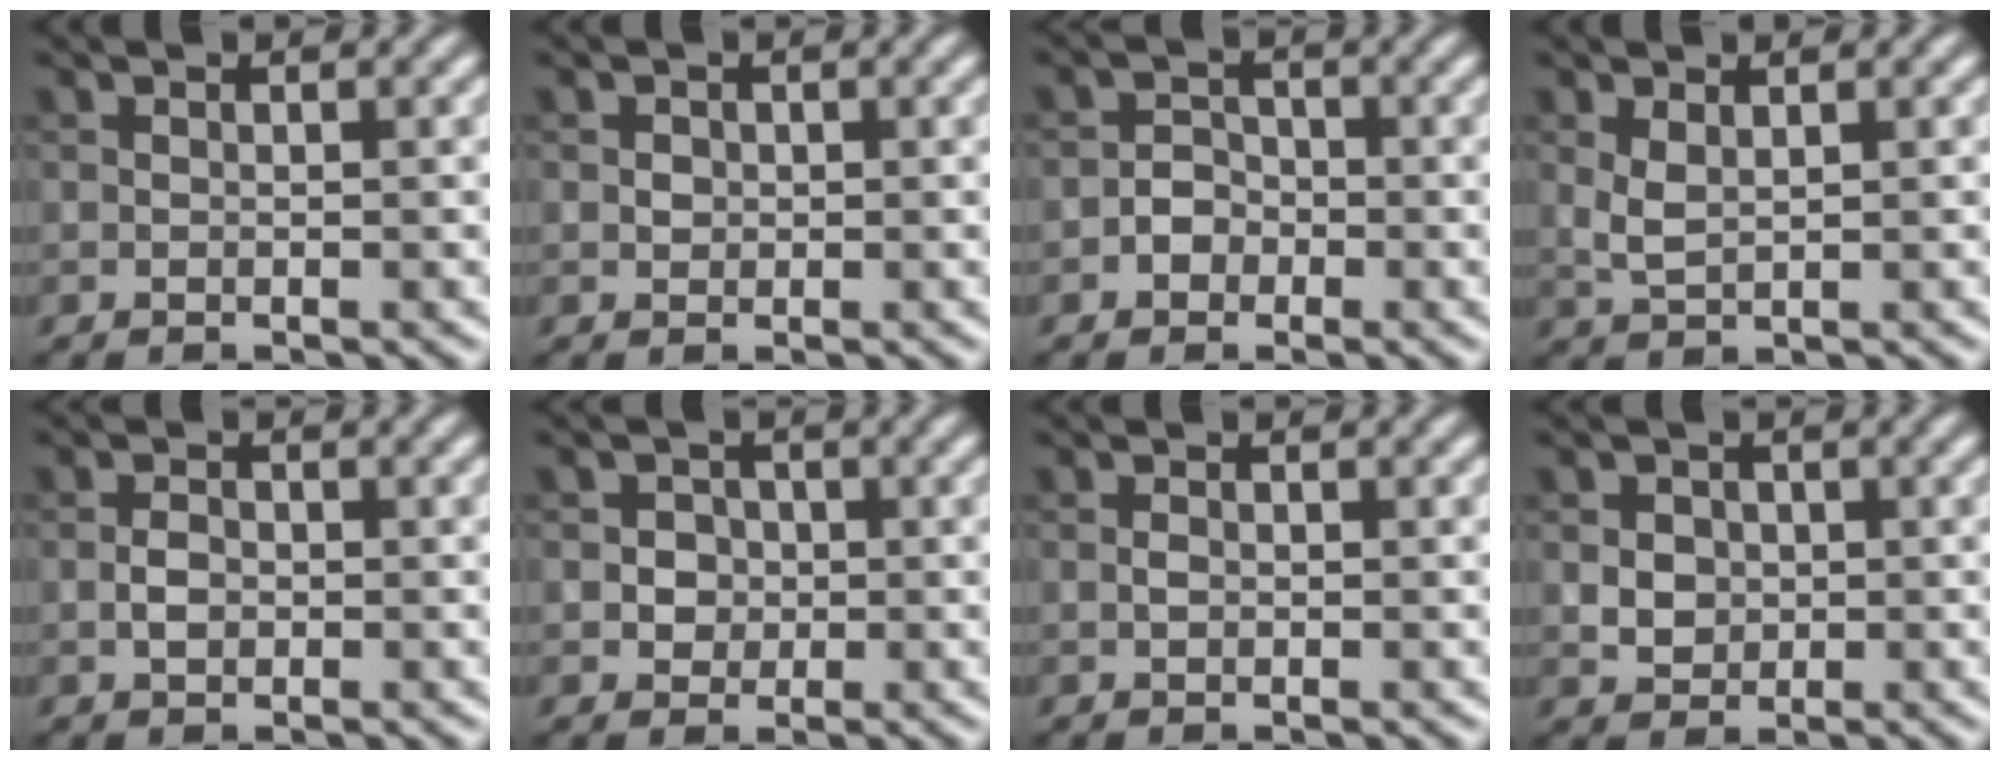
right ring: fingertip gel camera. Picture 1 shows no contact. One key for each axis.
{"total": 0.8, "fx": 0.1, "fy": 0.7, "fz": 0.3, "tx": -0.002, "ty": -0.001, "tz": 0.001}
{"total": 1.7, "fx": -0.8, "fy": 1.4, "fz": 0.6, "tx": -0.005, "ty": 0.006, "tz": -0.018}
{"total": 1.6, "fx": 0.6, "fy": 0.7, "fz": 1.4, "tx": -0.035, "ty": -0.001, "tz": 0.017}
{"total": 1.5, "fx": -0.3, "fy": 1.0, "fz": 1.0, "tx": -0.020, "ty": 0.002, "tz": -0.009}
{"total": 2.2, "fx": 0.1, "fy": 2.1, "fz": 0.8, "tx": 0.004, "ty": 0.006, "tz": -0.003}
{"total": 0.6, "fx": -0.1, "fy": 0.4, "fz": 0.4, "tx": -0.009, "ty": 0.000, "tz": -0.002}
{"total": 2.5, "fx": 0.1, "fy": 2.2, "fz": 1.2, "tx": -0.017, "ty": 0.002, "tz": 0.002}